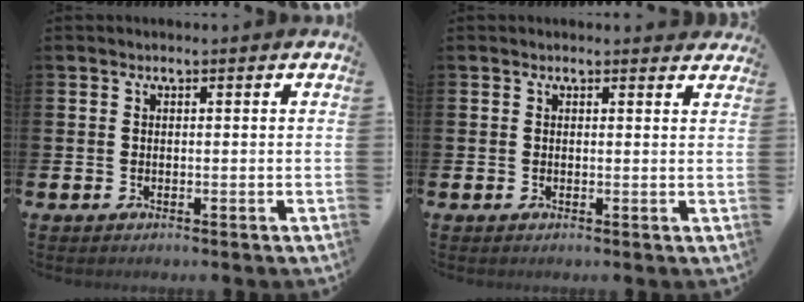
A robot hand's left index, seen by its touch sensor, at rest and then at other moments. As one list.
[{"total": 0.9, "force": [0.8, 0.2, 0.1], "torque": [0.005, 0.000, 0.014]}]